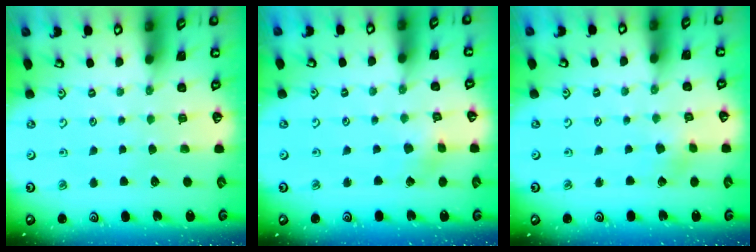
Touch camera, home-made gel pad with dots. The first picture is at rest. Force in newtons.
{"total": 1.9, "press": 1.9, "slide": 0.2}
{"total": 1.9, "press": 1.9, "slide": 0.2}